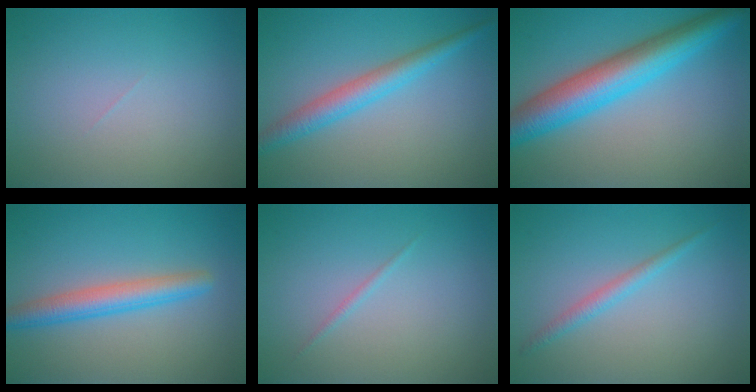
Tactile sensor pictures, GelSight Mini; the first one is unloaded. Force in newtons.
{"total": 3.4, "press": 3.4, "slide": 0.2}
{"total": 7.7, "press": 7.7, "slide": 0.2}
{"total": 3.7, "press": 3.7, "slide": 0.1}
{"total": 0.5, "press": 0.5, "slide": 0.0}
{"total": 1.5, "press": 1.5, "slide": 0.1}